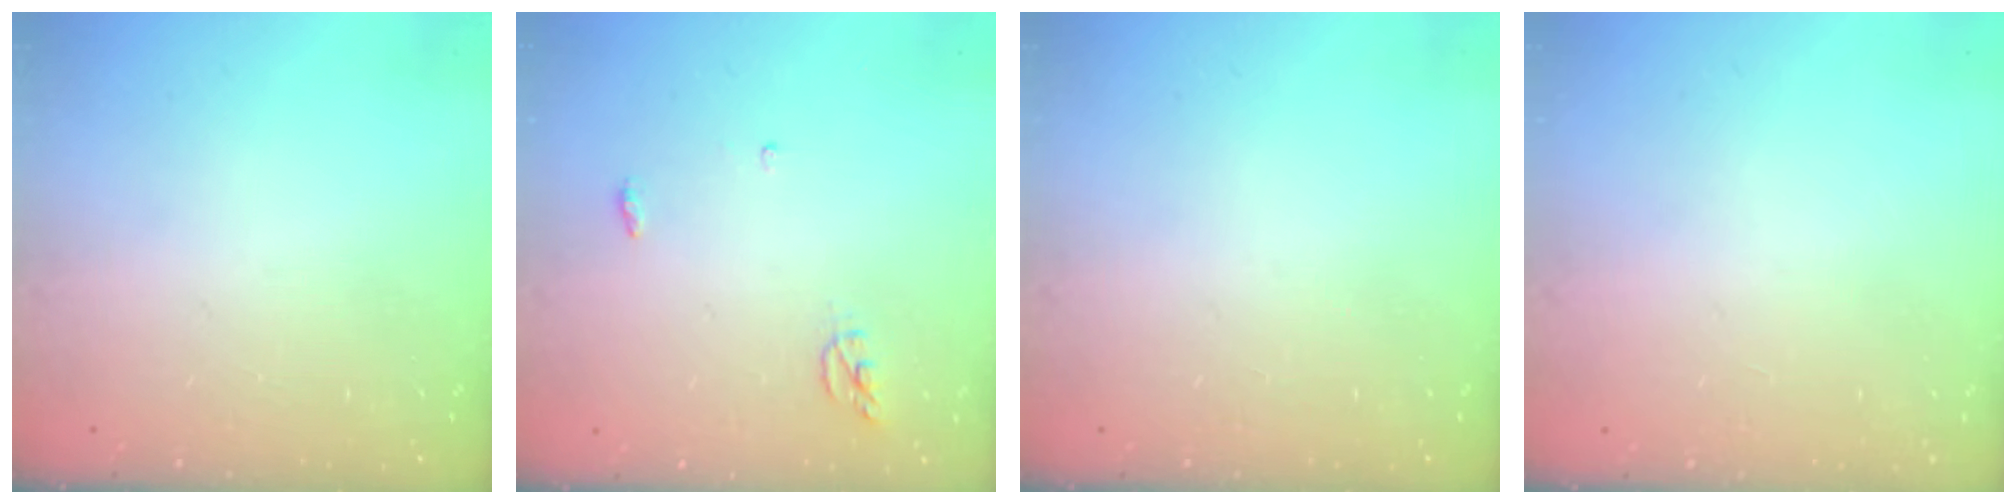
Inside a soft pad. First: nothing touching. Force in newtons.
{"total": 4.3, "press": 4.3, "slide": 0.3}
{"total": 0.0}
{"total": 1.1, "press": 0.8, "slide": 0.7}